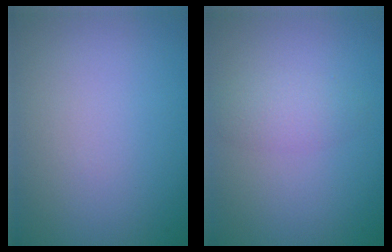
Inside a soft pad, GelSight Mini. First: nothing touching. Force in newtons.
{"total": 2.0, "press": 2.0, "slide": 0.0}